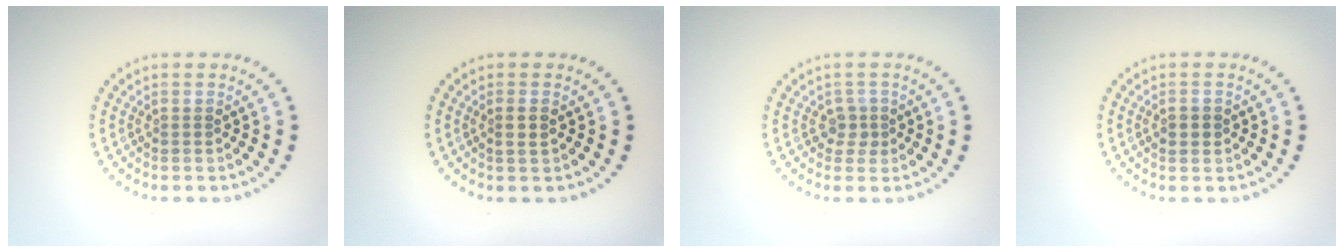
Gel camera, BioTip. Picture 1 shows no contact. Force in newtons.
{"total": 1.0, "press": 0.9, "slide": 0.5}
{"total": 1.6, "press": 1.2, "slide": 1.0}
{"total": 1.8, "press": 1.8, "slide": 0.2}